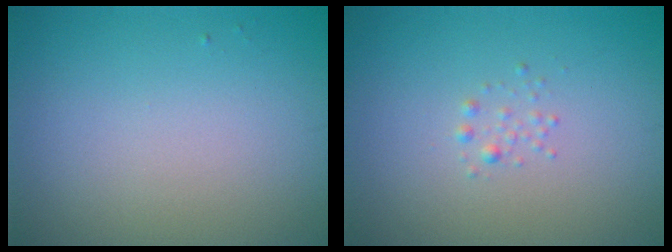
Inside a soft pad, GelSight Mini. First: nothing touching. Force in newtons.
{"total": 0.7, "press": 0.7, "slide": 0.0}